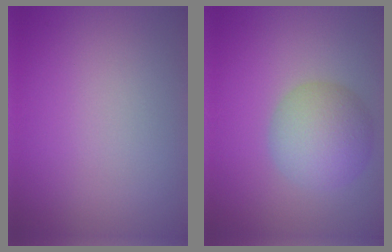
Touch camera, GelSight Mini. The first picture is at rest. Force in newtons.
{"total": 5.2, "press": 5.2, "slide": 0.3}